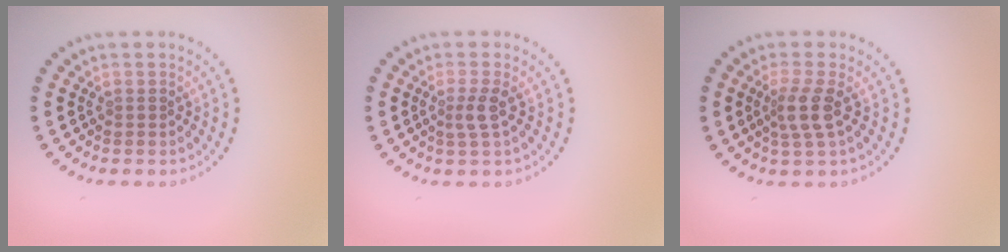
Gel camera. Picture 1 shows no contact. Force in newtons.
{"total": 1.7, "press": 1.4, "slide": 1.0}
{"total": 2.6, "press": 2.0, "slide": 1.6}